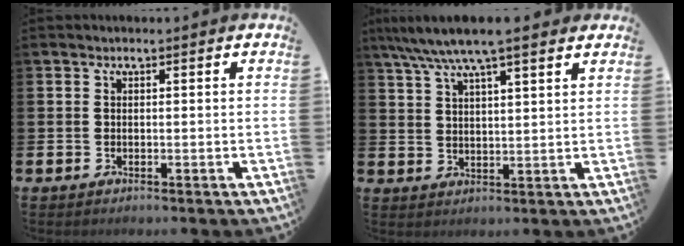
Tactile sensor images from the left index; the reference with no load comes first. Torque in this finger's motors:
{"motor_torque": [1.16, -0.98, 1.05, 0.21]}